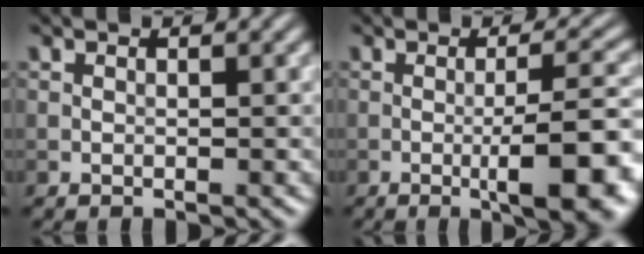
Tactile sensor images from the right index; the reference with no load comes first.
{"total": 7.9, "force": [-2.2, 1.8, 7.4], "torque": [-0.098, 0.000, -0.031]}